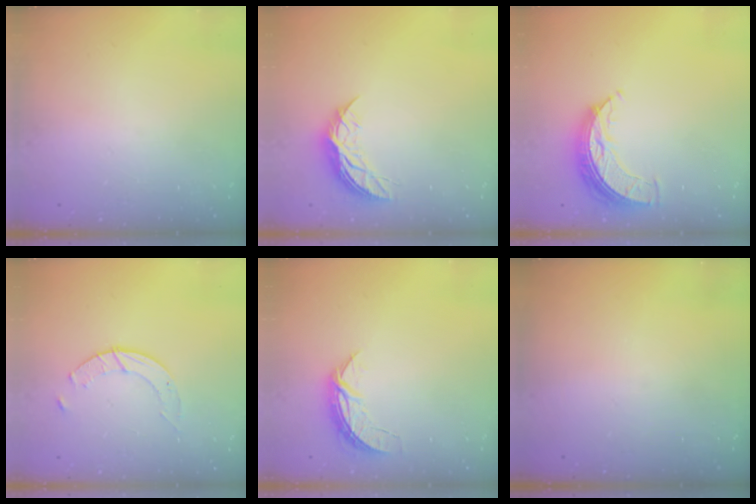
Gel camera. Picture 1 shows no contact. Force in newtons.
{"total": 8.8, "press": 8.8, "slide": 0.5}
{"total": 7.8, "press": 7.8, "slide": 0.6}
{"total": 5.1, "press": 5.1, "slide": 0.6}
{"total": 5.5, "press": 5.5, "slide": 0.3}
{"total": 0.0}